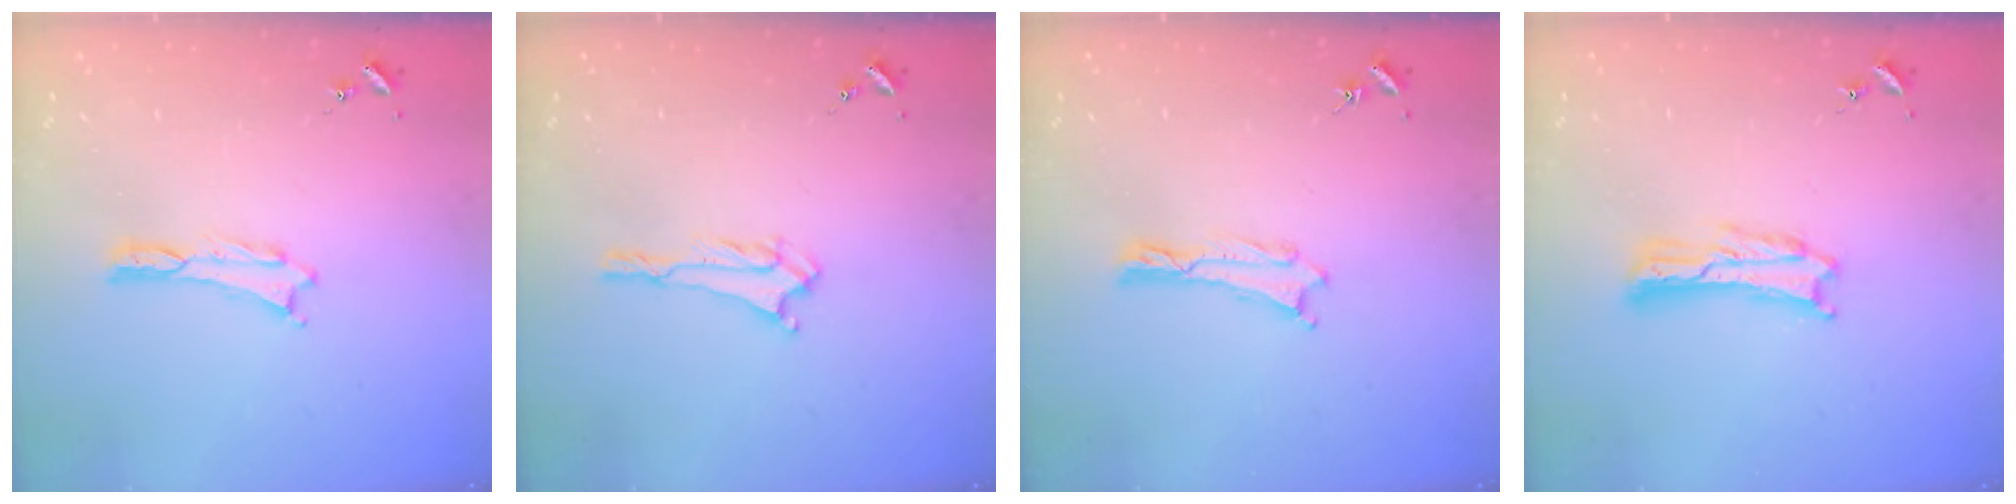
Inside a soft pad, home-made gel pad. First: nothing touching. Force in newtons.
{"total": 1.9, "press": 1.9, "slide": 0.4}
{"total": 0.0}
{"total": 2.4, "press": 2.4, "slide": 0.3}